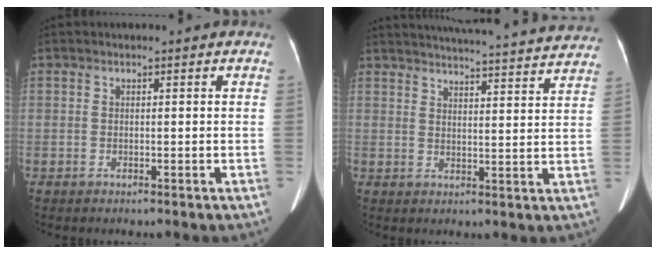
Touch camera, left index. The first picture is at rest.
{"total": 26.3, "force": [25.0, 2.2, 8.0], "torque": [-0.124, -0.028, 0.303]}